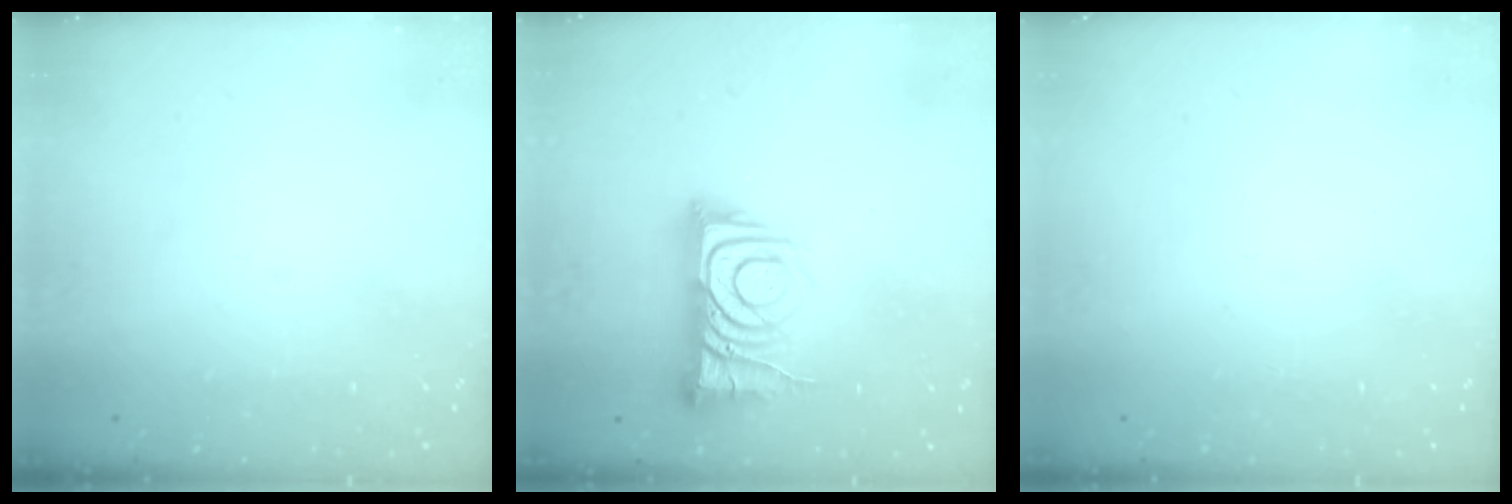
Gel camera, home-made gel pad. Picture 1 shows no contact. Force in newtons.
{"total": 11.3, "press": 11.2, "slide": 1.4}
{"total": 1.6, "press": 1.6, "slide": 0.1}